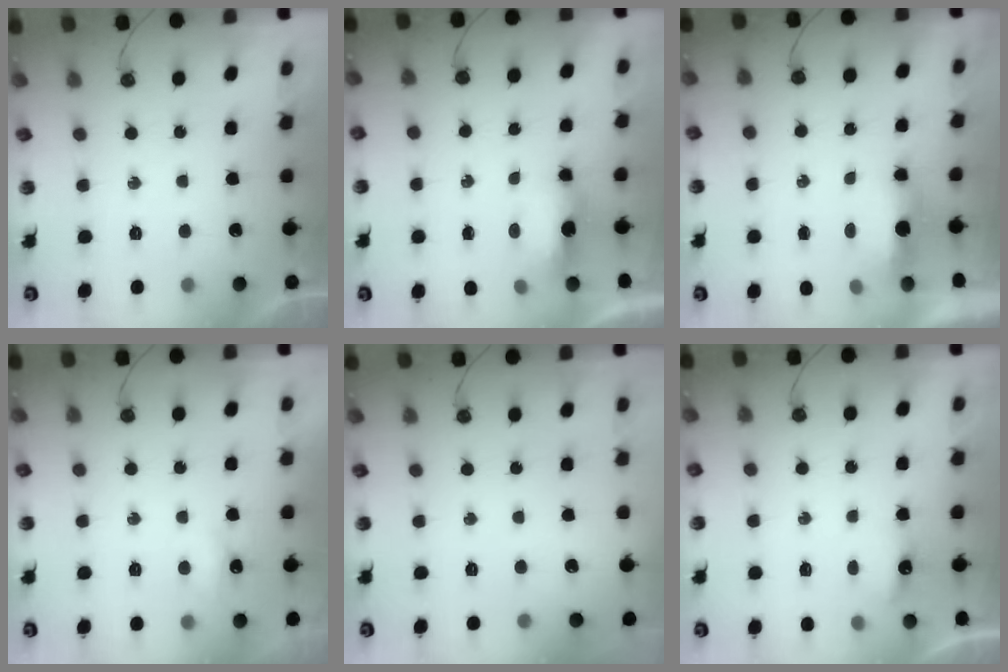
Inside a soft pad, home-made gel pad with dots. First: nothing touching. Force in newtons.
{"total": 6.3, "press": 6.2, "slide": 1.0}
{"total": 5.9, "press": 5.2, "slide": 2.7}
{"total": 4.0, "press": 4.0, "slide": 0.5}
{"total": 0.0}
{"total": 4.0, "press": 3.9, "slide": 0.6}